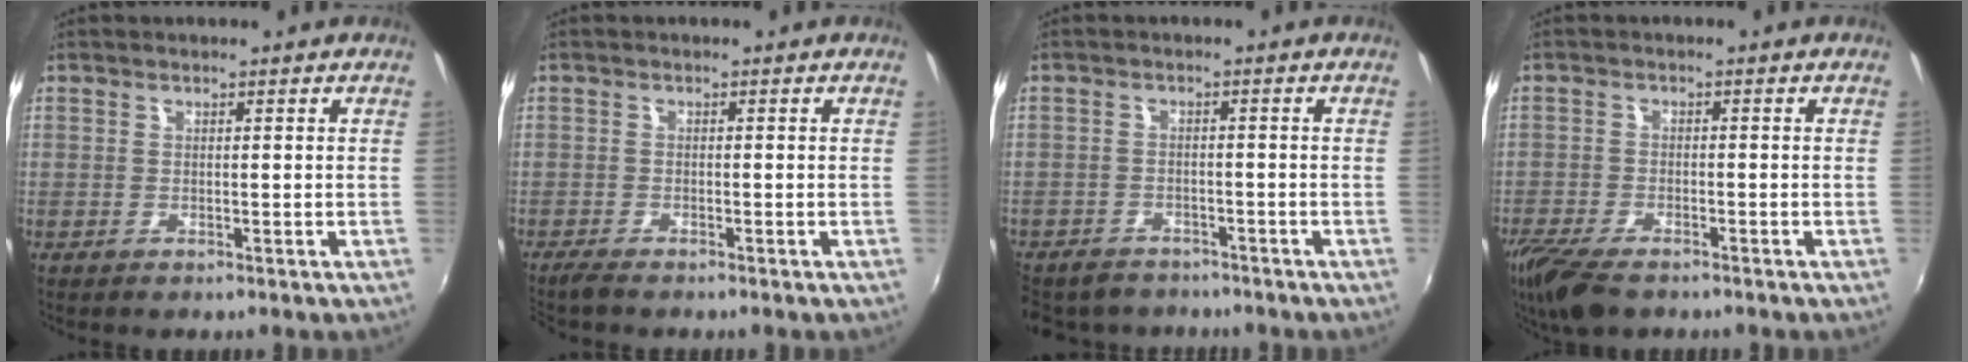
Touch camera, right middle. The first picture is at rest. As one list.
[{"total": 2.3, "force": [-2.0, 0.2, 1.0], "torque": [-0.027, -0.010, -0.039]}, {"total": 8.8, "force": [-7.6, 4.0, 2.2], "torque": [-0.063, -0.004, -0.118]}, {"total": 9.4, "force": [-7.1, 3.2, 5.2], "torque": [-0.131, -0.034, -0.134]}]